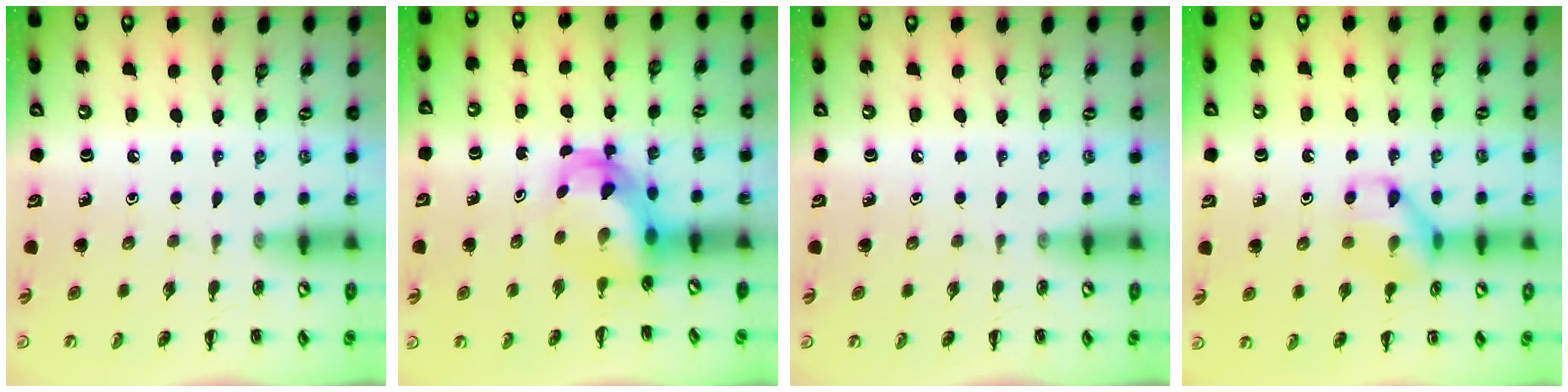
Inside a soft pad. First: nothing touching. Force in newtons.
{"total": 5.4, "press": 5.4, "slide": 0.8}
{"total": 0.0}
{"total": 10.1, "press": 10.1, "slide": 0.1}